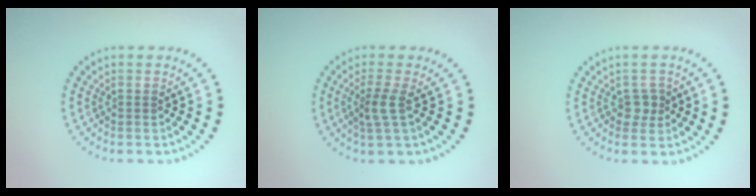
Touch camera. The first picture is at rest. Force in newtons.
{"total": 2.0, "press": 1.6, "slide": 1.2}
{"total": 1.6, "press": 1.4, "slide": 0.8}